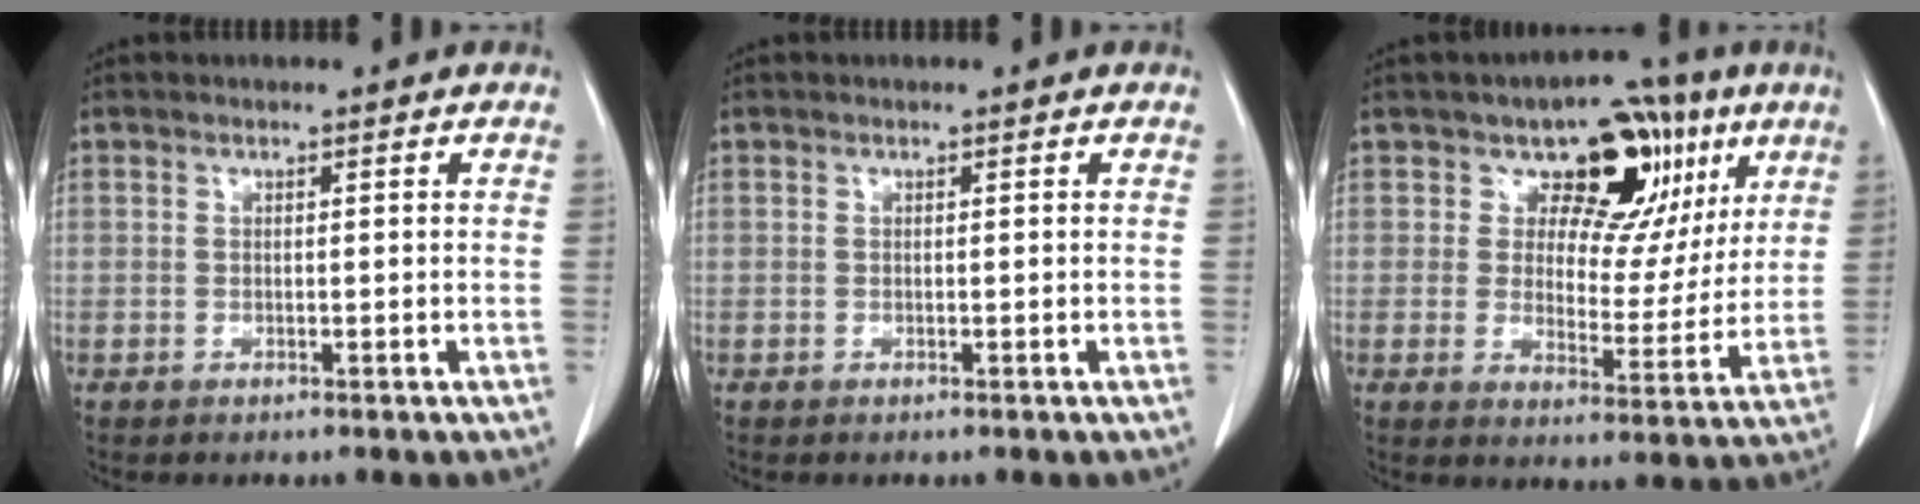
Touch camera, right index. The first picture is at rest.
{"total": 0.0}
{"total": 11.4, "force": [5.6, 7.4, 6.6], "torque": [-0.060, 0.017, 0.081]}